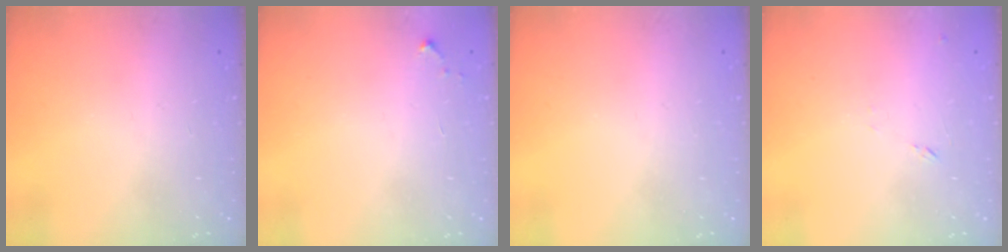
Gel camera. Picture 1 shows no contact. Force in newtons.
{"total": 2.6, "press": 2.6, "slide": 0.4}
{"total": 0.0}
{"total": 7.2, "press": 7.1, "slide": 0.6}